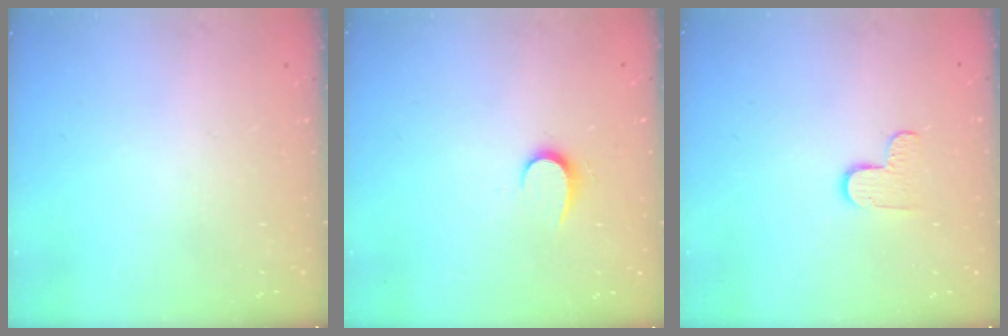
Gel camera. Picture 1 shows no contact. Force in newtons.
{"total": 6.1, "press": 6.1, "slide": 0.7}
{"total": 5.8, "press": 5.8, "slide": 0.3}